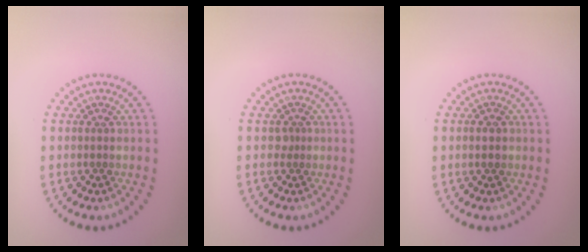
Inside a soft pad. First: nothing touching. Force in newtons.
{"total": 0.7, "press": 0.4, "slide": 0.6}
{"total": 1.5, "press": 1.5, "slide": 0.1}